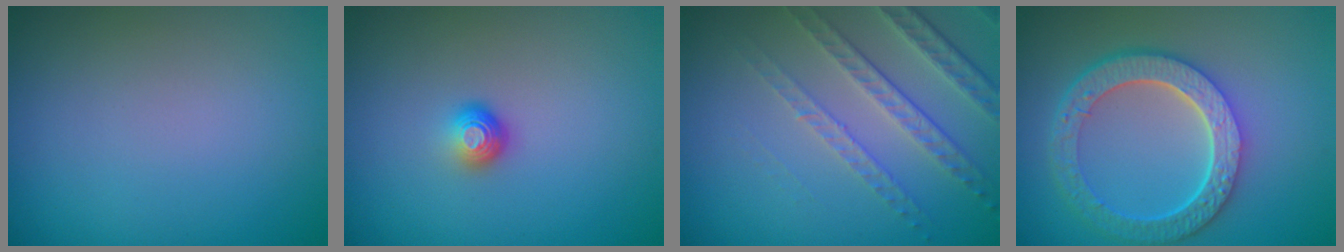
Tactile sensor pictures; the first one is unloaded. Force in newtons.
{"total": 1.6, "press": 1.1, "slide": 1.2}
{"total": 4.7, "press": 3.3, "slide": 3.3}
{"total": 6.4, "press": 4.7, "slide": 4.2}